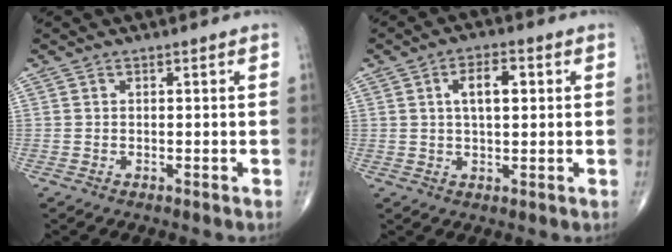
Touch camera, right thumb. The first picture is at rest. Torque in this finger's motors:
{"motor_torque": [0.32, 1.75, 0.34, -0.12, 0.15]}